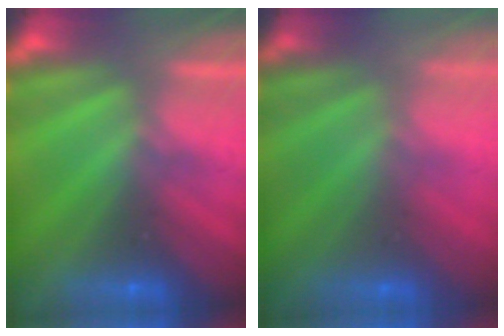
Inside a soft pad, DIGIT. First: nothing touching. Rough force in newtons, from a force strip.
{"total": 2.9}